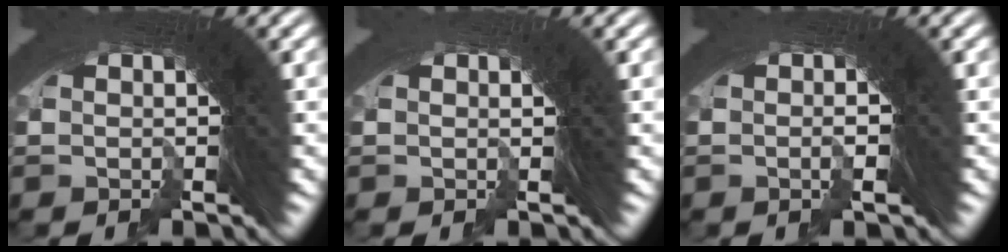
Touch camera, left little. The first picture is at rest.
{"total": 0.6, "force": [-0.4, -0.3, -0.3], "torque": [-0.004, -0.007, -0.005]}
{"total": 2.5, "force": [0.3, 1.4, 2.1], "torque": [-0.015, 0.016, -0.006]}